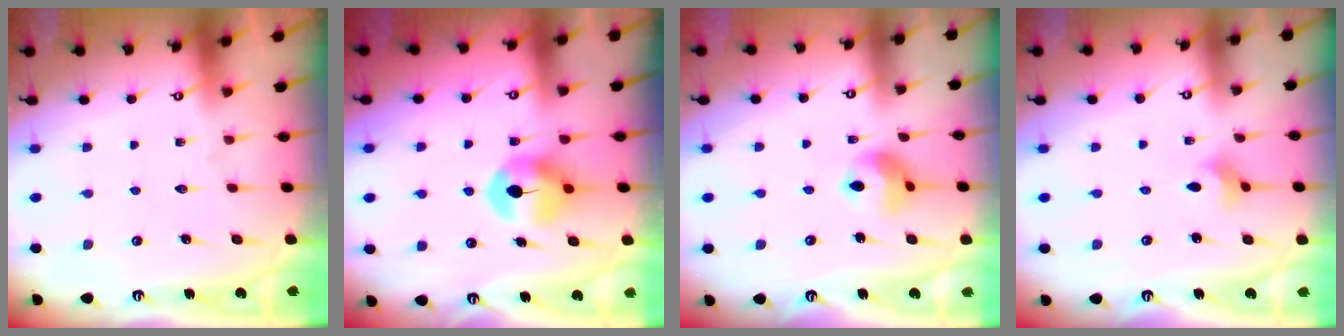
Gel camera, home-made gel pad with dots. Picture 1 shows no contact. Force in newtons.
{"total": 7.8, "press": 7.7, "slide": 0.4}
{"total": 9.2, "press": 9.1, "slide": 0.7}
{"total": 2.3, "press": 2.3, "slide": 0.5}